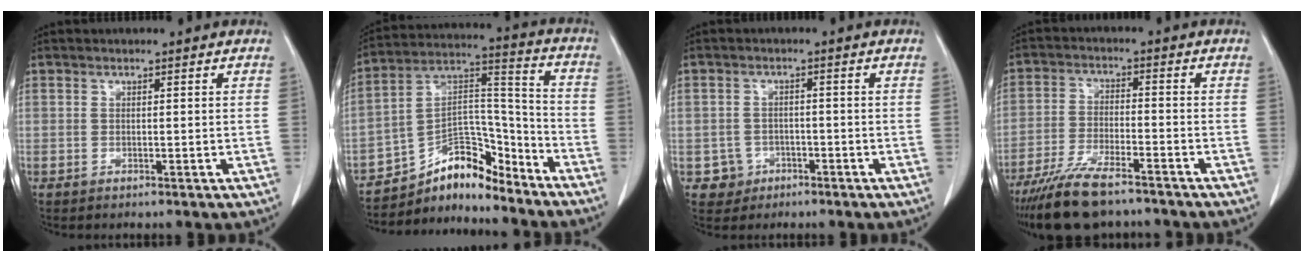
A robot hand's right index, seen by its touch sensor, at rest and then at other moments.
{"total": 11.1, "force": [-9.9, 3.4, 3.6], "torque": [-0.055, 0.058, -0.172]}
{"total": 3.5, "force": [-1.5, 3.1, -0.2], "torque": [0.012, 0.015, -0.022]}
{"total": 11.1, "force": [-8.8, 2.4, 6.2], "torque": [-0.115, -0.027, -0.154]}